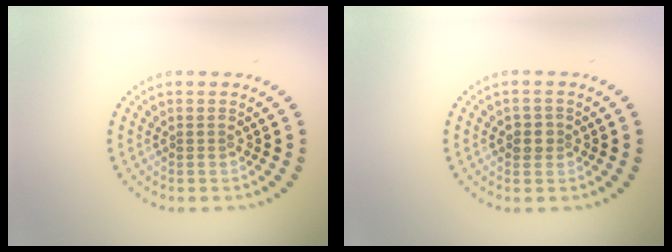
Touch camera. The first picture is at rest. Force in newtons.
{"total": 1.5, "press": 1.5, "slide": 0.5}